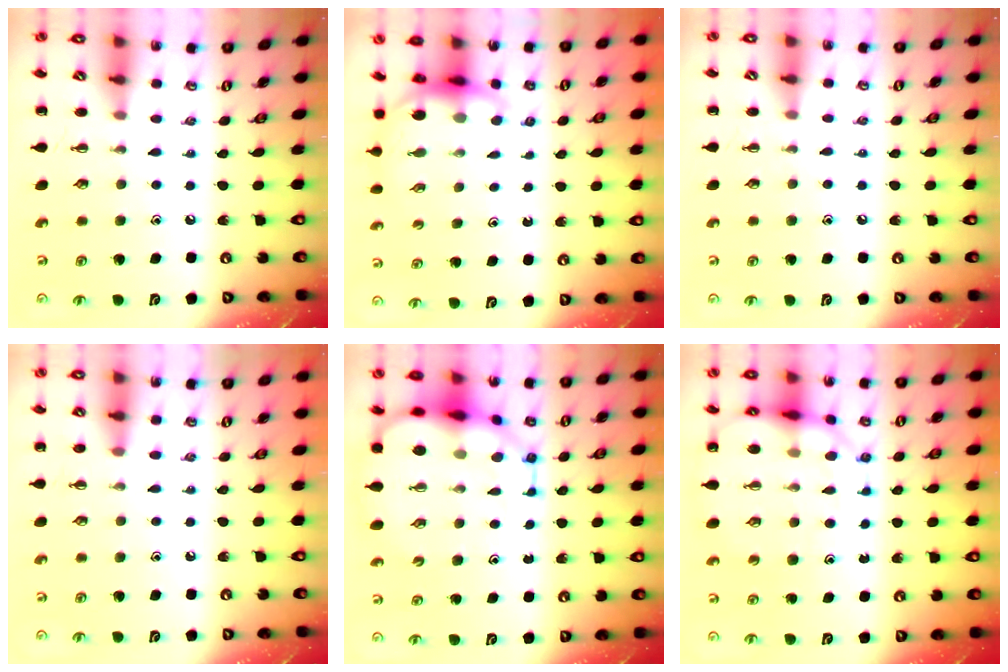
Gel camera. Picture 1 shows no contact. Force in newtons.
{"total": 4.3, "press": 4.3, "slide": 0.3}
{"total": 4.6, "press": 4.4, "slide": 1.3}
{"total": 5.8, "press": 5.5, "slide": 1.7}
{"total": 14.1, "press": 13.6, "slide": 3.9}
{"total": 13.6, "press": 13.3, "slide": 2.6}